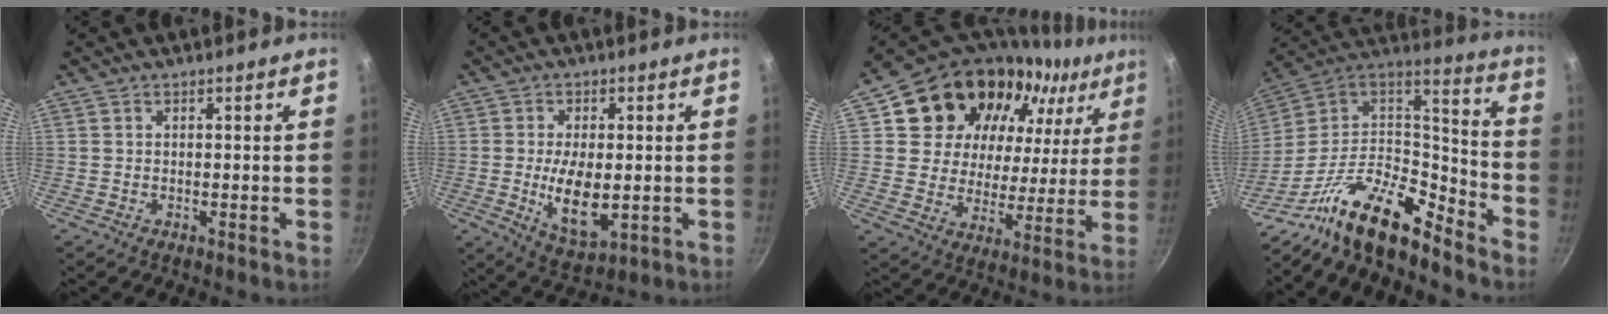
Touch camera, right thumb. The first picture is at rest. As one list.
[{"total": 10.0, "force": [-0.9, 5.1, 8.6], "torque": [-0.148, -0.009, -0.003]}, {"total": 21.5, "force": [11.7, 14.9, 10.1], "torque": [-0.145, -0.039, 0.195]}, {"total": 20.0, "force": [-13.8, 8.5, 11.8], "torque": [-0.181, 0.090, -0.265]}]